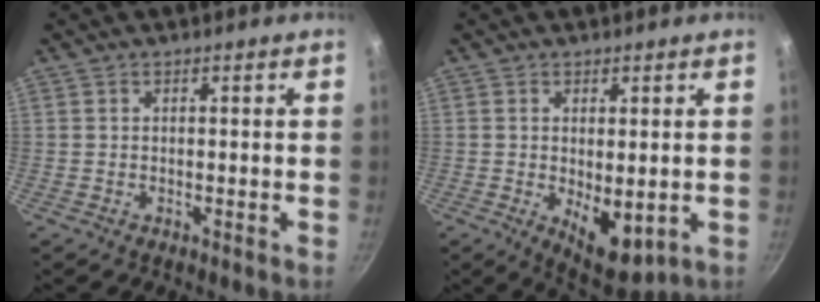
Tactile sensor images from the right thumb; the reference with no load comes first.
{"total": 8.2, "force": [-1.0, 4.0, 7.1], "torque": [-0.086, -0.016, 0.001]}